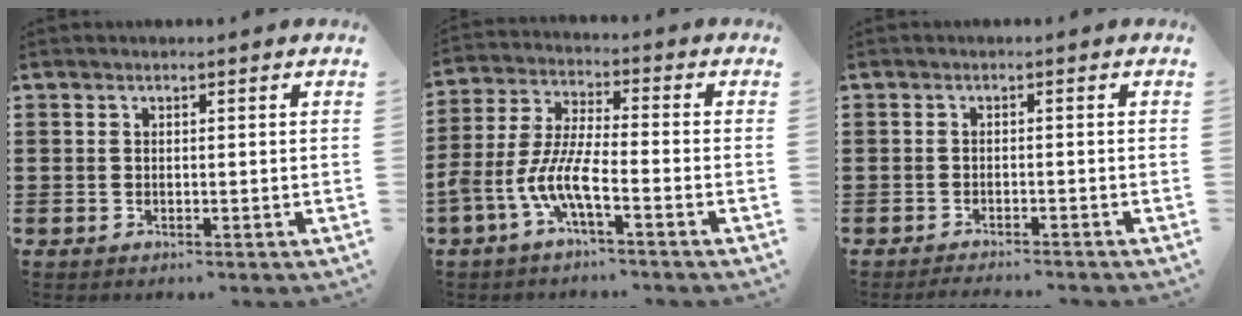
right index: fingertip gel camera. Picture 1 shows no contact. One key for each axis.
{"total": 7.8, "fx": -4.3, "fy": 1.5, "fz": 6.3, "tx": -0.160, "ty": -0.018, "tz": -0.089}
{"total": 1.6, "fx": -1.6, "fy": -0.2, "fz": -0.1, "tx": -0.003, "ty": 0.001, "tz": -0.033}